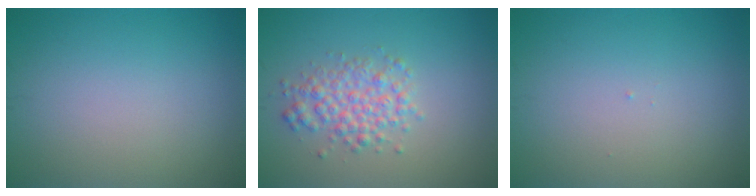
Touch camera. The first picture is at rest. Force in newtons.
{"total": 3.2, "press": 3.2, "slide": 0.1}
{"total": 0.0}